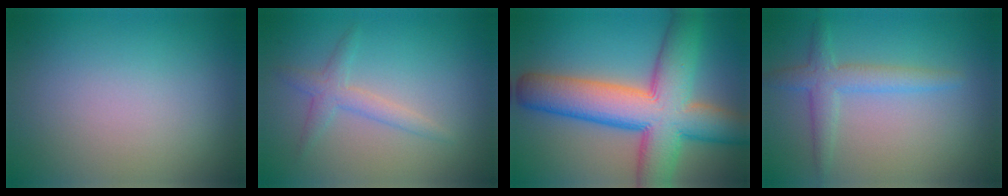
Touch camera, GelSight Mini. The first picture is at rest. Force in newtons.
{"total": 2.0, "press": 2.0, "slide": 0.0}
{"total": 12.6, "press": 12.6, "slide": 0.6}
{"total": 2.8, "press": 2.8, "slide": 0.1}